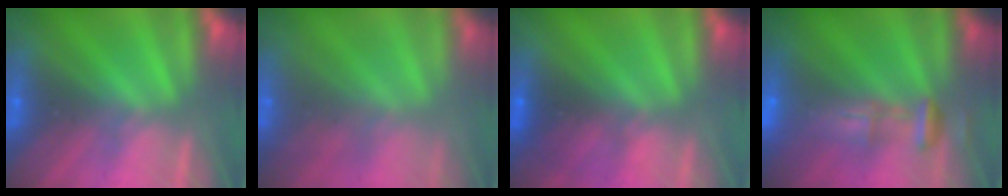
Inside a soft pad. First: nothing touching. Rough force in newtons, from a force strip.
{"total": 7.3}
{"total": 2.8}
{"total": 9.6}